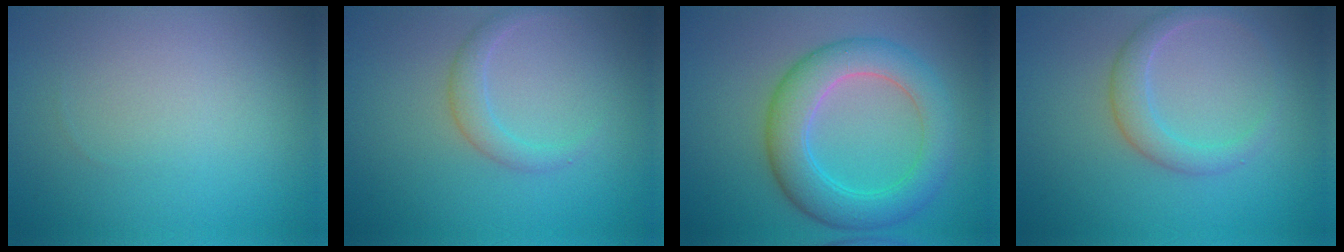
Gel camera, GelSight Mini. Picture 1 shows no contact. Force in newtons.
{"total": 1.7, "press": 1.7, "slide": 0.1}
{"total": 5.9, "press": 5.9, "slide": 0.1}
{"total": 2.4, "press": 2.4, "slide": 0.2}